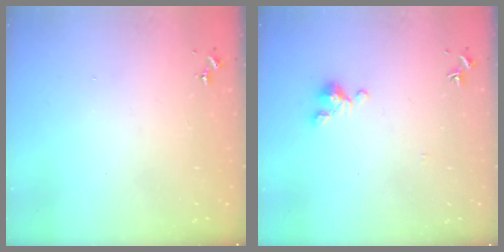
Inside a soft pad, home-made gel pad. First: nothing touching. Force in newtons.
{"total": 2.9, "press": 2.9, "slide": 0.4}